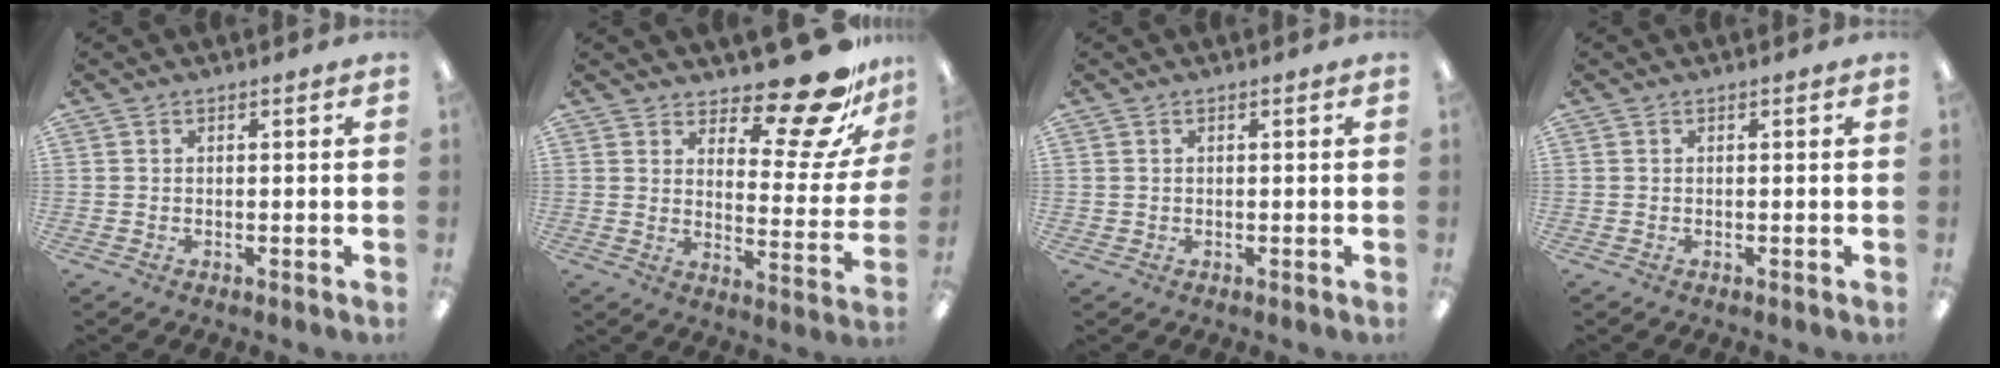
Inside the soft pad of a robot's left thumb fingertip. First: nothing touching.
{"total": 19.0, "force": [15.1, 5.9, 10.0], "torque": [-0.113, -0.124, 0.245]}
{"total": 0.6, "force": [0.3, 0.6, 0.0], "torque": [0.000, 0.005, 0.005]}
{"total": 0.0}